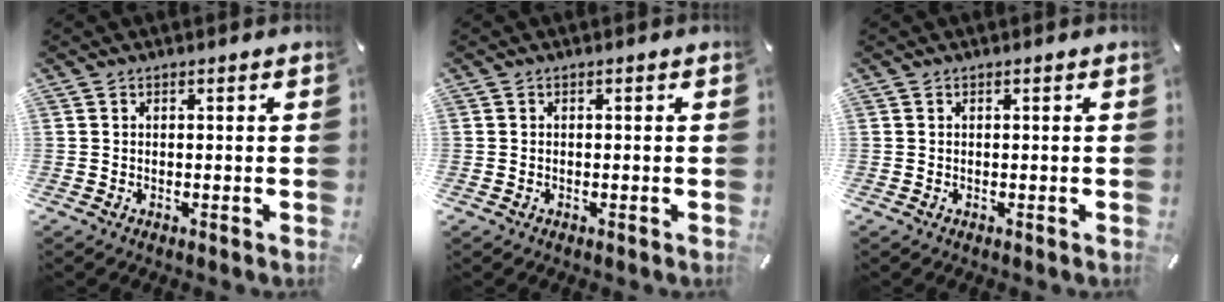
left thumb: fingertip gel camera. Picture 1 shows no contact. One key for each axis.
{"total": 0.0}
{"total": 0.0}